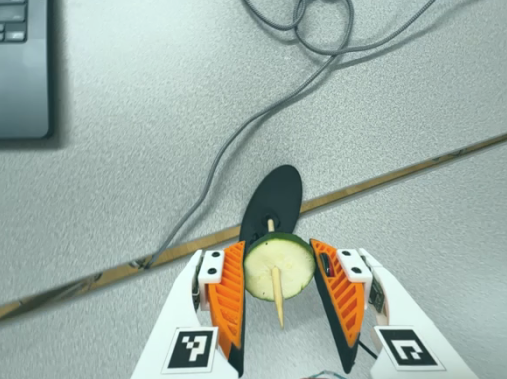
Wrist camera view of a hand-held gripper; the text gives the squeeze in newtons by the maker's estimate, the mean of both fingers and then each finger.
{"total": 10.2, "left": 10.7, "right": 9.7}